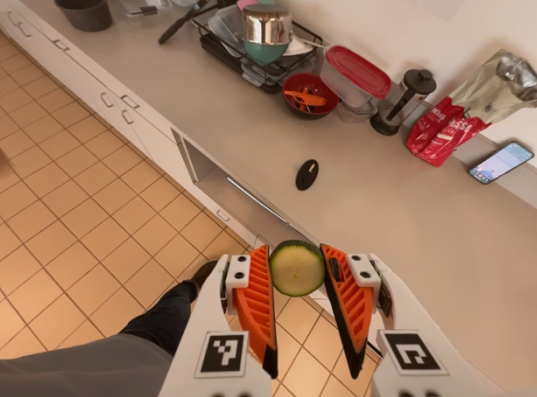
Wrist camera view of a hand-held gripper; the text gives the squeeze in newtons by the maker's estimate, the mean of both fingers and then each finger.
{"total": 7.7, "left": 6.9, "right": 8.4}